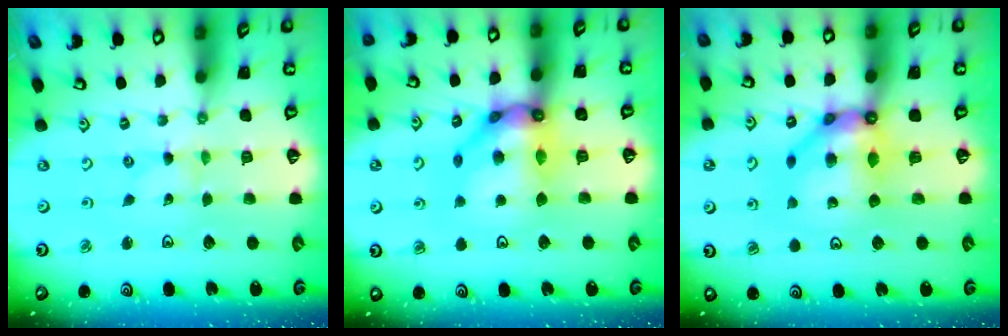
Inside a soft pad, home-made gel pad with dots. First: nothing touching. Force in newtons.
{"total": 14.9, "press": 14.9, "slide": 1.1}
{"total": 12.3, "press": 12.3, "slide": 1.2}